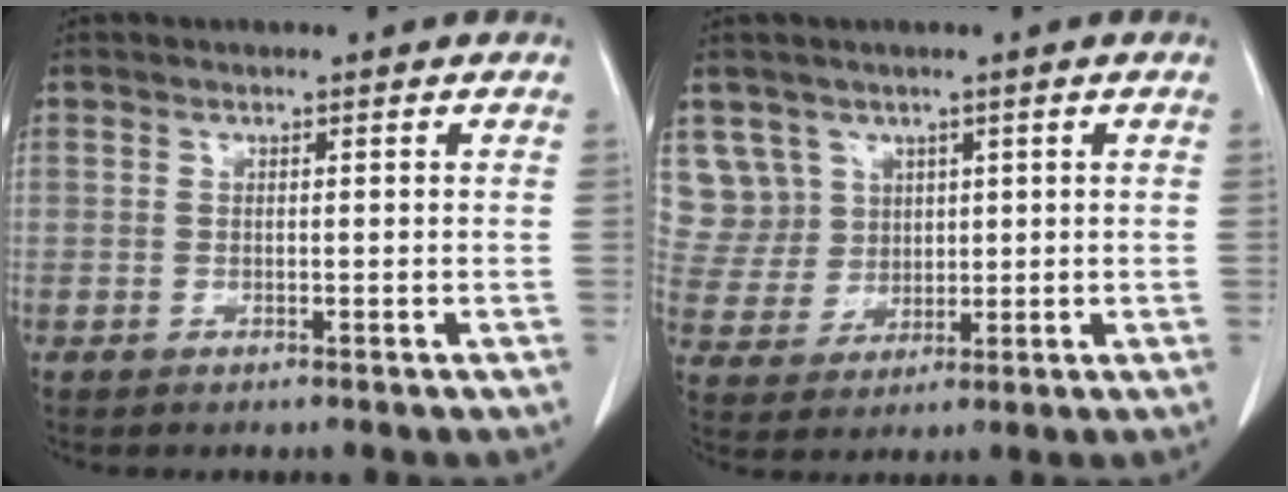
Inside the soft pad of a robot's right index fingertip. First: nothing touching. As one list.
[{"total": 7.2, "force": [3.7, 6.2, -0.3], "torque": [0.007, 0.017, 0.087]}]